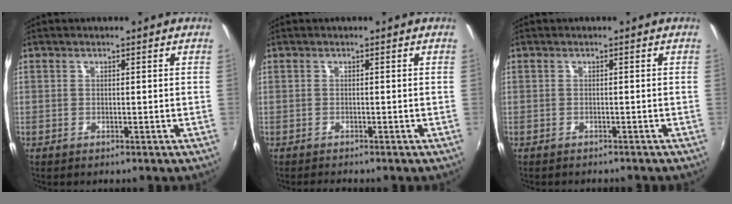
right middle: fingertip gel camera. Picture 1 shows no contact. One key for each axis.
{"total": 1.3, "fx": -1.2, "fy": 0.1, "fz": 0.3, "tx": -0.006, "ty": -0.010, "tz": -0.021}
{"total": 1.8, "fx": -1.7, "fy": 0.5, "fz": 0.5, "tx": -0.016, "ty": -0.010, "tz": -0.024}